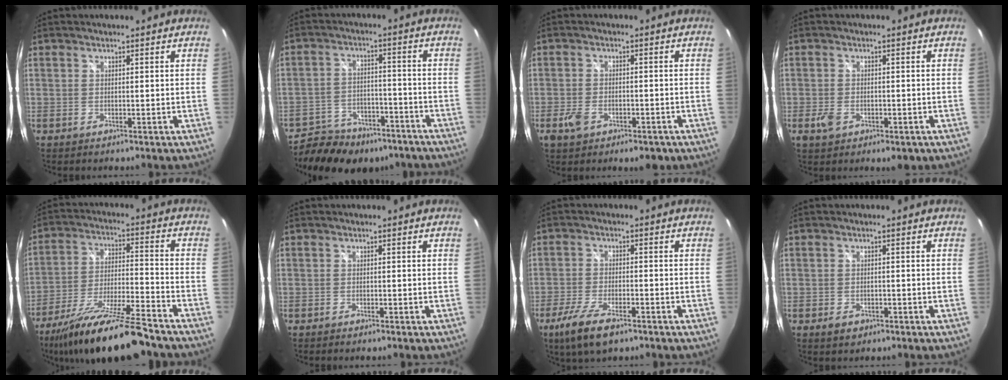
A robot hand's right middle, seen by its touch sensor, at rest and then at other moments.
{"total": 16.0, "force": [-12.0, 8.4, 6.5], "torque": [-0.150, 0.002, -0.164]}
{"total": 6.4, "force": [-3.3, 3.8, 4.0], "torque": [-0.089, -0.008, -0.054]}
{"total": 4.7, "force": [-1.9, 3.0, 3.1], "torque": [-0.063, -0.009, -0.029]}
{"total": 19.7, "force": [-15.9, 2.2, 11.4], "torque": [-0.220, -0.038, -0.264]}
{"total": 0.8, "force": [-0.7, 0.2, 0.3], "torque": [-0.008, -0.002, -0.013]}
{"total": 8.8, "force": [-5.7, 2.8, 6.0], "torque": [-0.147, -0.025, -0.106]}
{"total": 2.5, "force": [-1.4, 1.7, 1.1], "torque": [-0.021, -0.004, -0.021]}